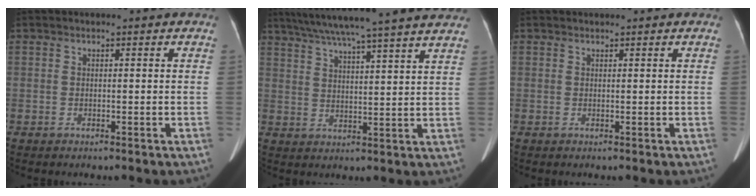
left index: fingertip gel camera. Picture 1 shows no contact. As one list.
[{"total": 22.5, "force": [19.6, -0.3, 11.1], "torque": [-0.191, 0.008, 0.262]}, {"total": 0.7, "force": [0.7, 0.0, 0.1], "torque": [-0.003, 0.011, 0.012]}]